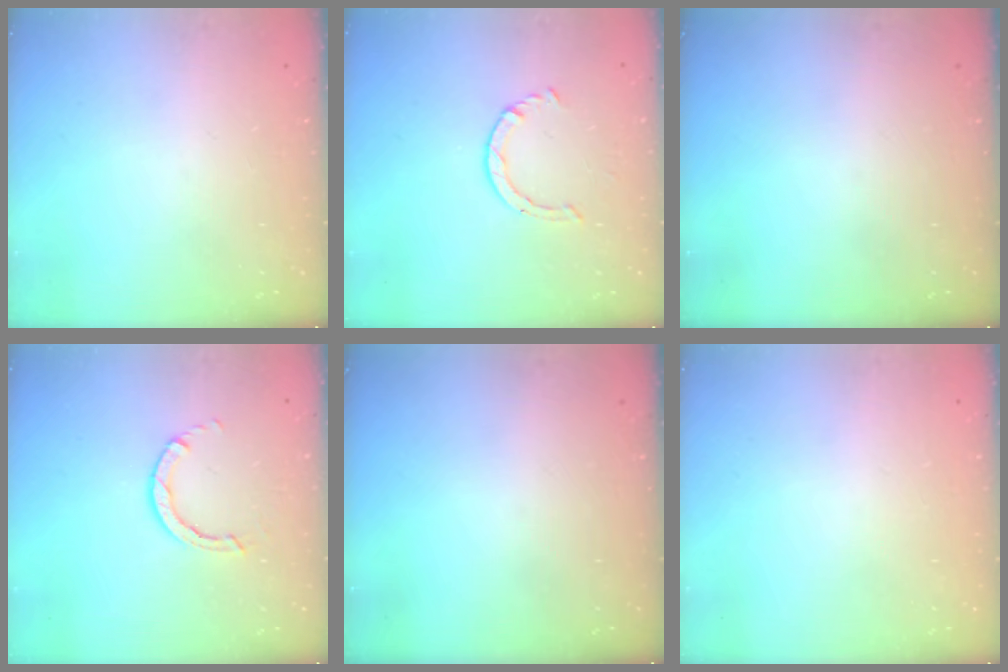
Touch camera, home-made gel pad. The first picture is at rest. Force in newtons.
{"total": 2.6, "press": 2.6, "slide": 0.3}
{"total": 0.0}
{"total": 2.8, "press": 2.8, "slide": 0.3}
{"total": 0.0}
{"total": 2.5, "press": 2.5, "slide": 0.2}